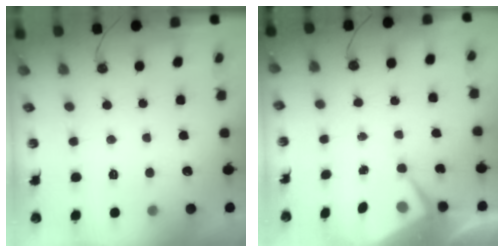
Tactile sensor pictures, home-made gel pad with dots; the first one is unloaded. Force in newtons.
{"total": 8.2, "press": 8.2, "slide": 0.1}